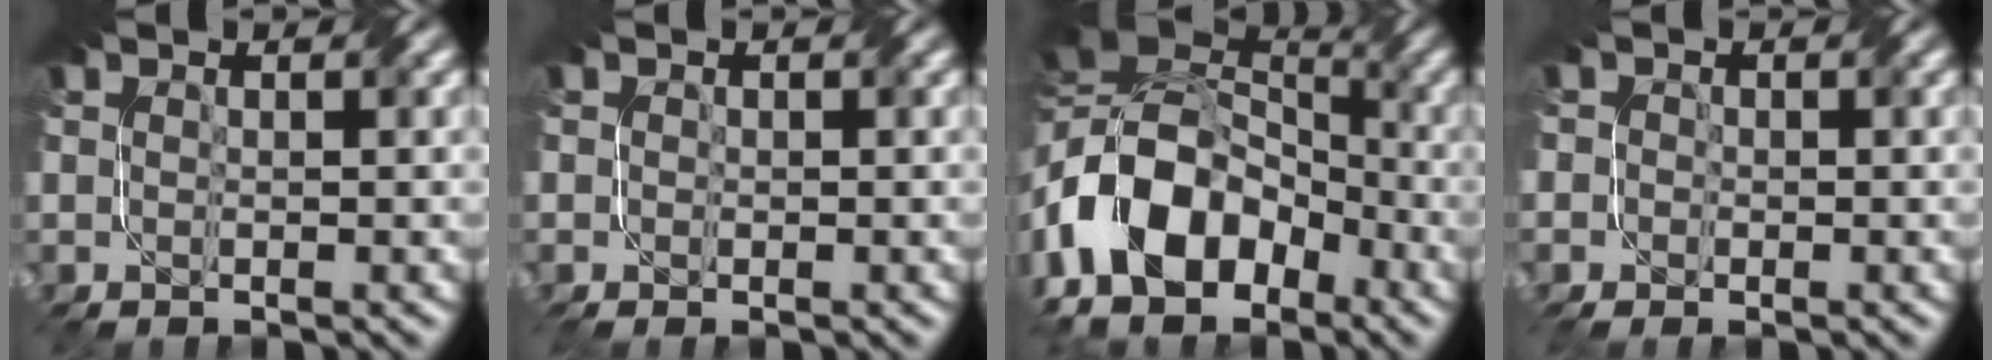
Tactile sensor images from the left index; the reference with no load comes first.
{"total": 0.9, "force": [-0.3, 0.7, 0.5], "torque": [-0.007, -0.003, -0.003]}
{"total": 16.3, "force": [-5.1, 10.7, 11.1], "torque": [-0.232, 0.006, -0.093]}
{"total": 1.6, "force": [-0.5, 1.4, 0.5], "torque": [-0.007, -0.001, -0.007]}